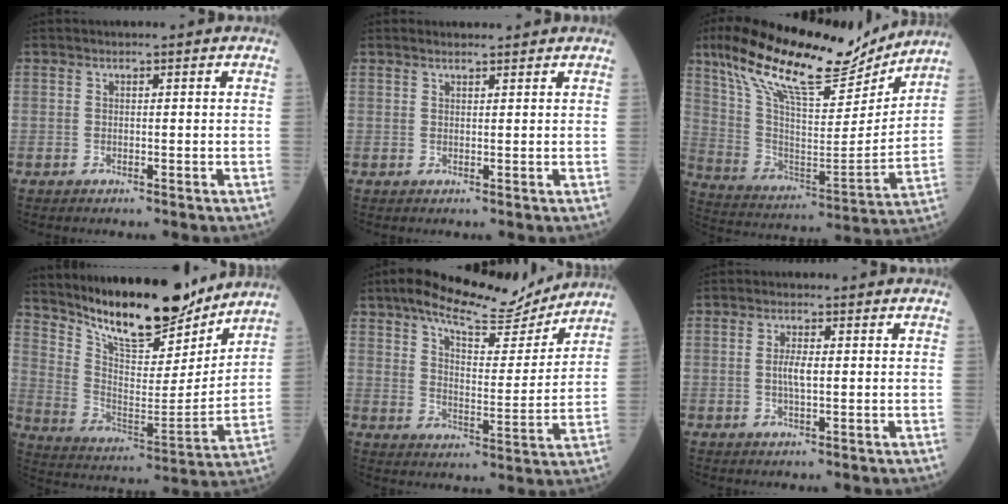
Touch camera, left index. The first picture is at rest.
{"total": 2.1, "force": [2.0, 0.3, 0.7], "torque": [-0.013, 0.017, 0.033]}
{"total": 22.0, "force": [17.4, 5.1, 12.5], "torque": [-0.228, 0.006, 0.299]}
{"total": 18.1, "force": [16.0, 3.8, 7.6], "torque": [-0.136, -0.029, 0.268]}
{"total": 14.1, "force": [12.3, 3.0, 6.2], "torque": [-0.102, 0.000, 0.187]}
{"total": 2.7, "force": [0.0, 0.6, 2.7], "torque": [-0.056, 0.000, 0.000]}